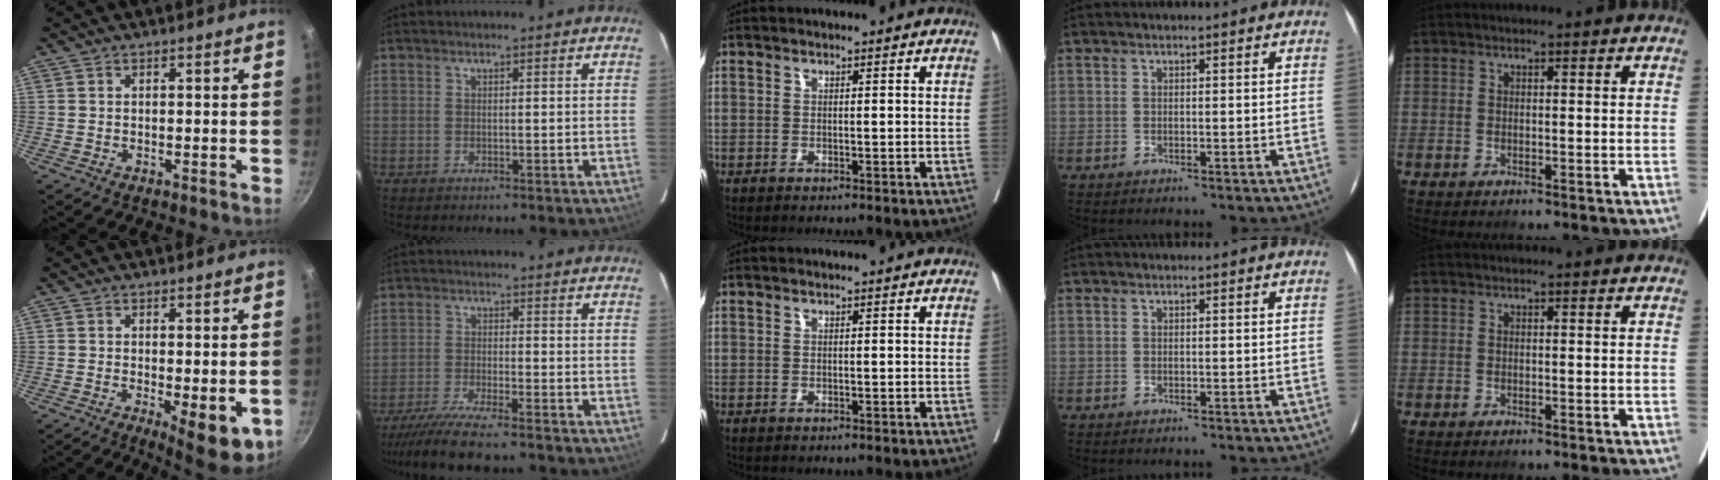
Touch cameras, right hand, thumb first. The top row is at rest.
{"thumb": {"total": 8.8, "force": [-2.5, 3.0, 7.9], "torque": [-0.102, -0.021, -0.030]}, "index": {"total": 9.4, "force": [-8.1, 0.1, 4.7], "torque": [-0.074, -0.027, -0.134]}}